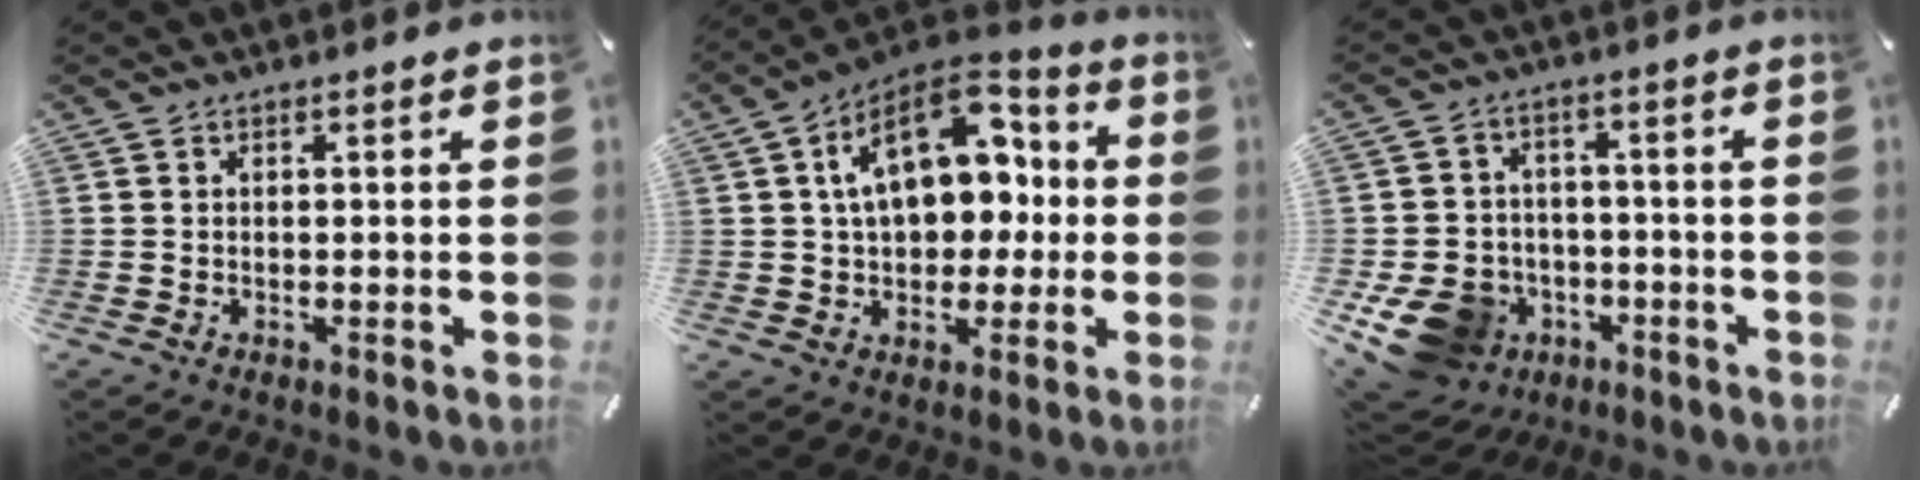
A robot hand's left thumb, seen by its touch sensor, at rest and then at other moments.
{"total": 17.7, "force": [4.6, 12.2, 11.9], "torque": [-0.199, -0.020, 0.084]}
{"total": 11.8, "force": [-4.9, 9.7, 4.6], "torque": [-0.113, 0.021, -0.081]}